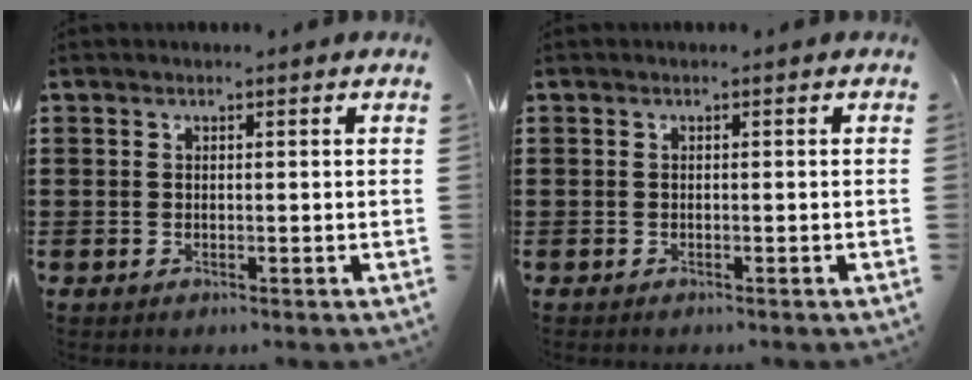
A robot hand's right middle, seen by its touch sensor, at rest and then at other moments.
{"total": 0.0}